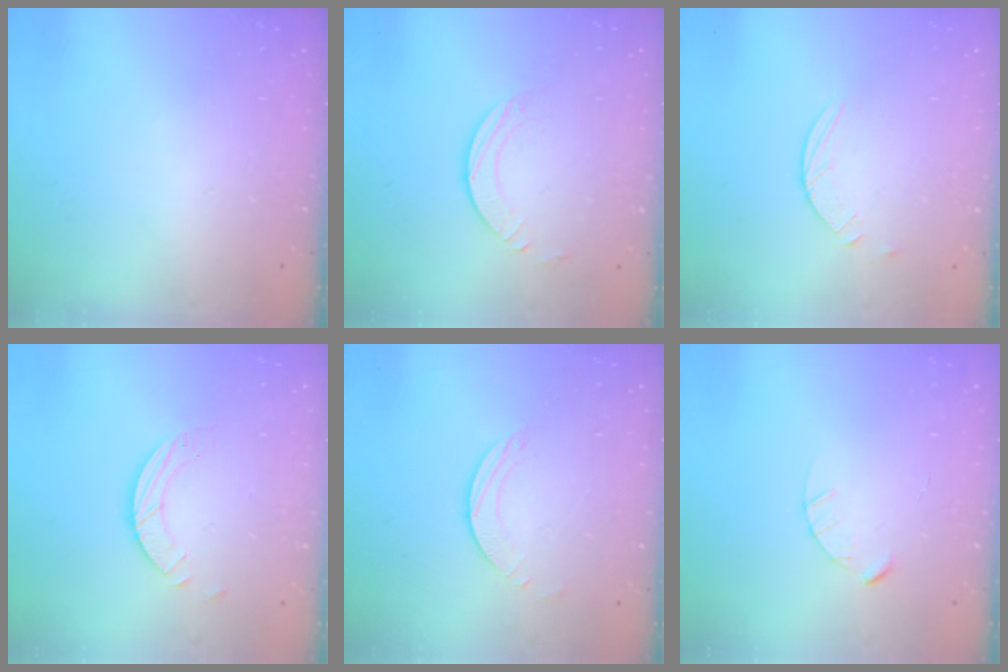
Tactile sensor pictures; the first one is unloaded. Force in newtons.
{"total": 2.7, "press": 2.7, "slide": 0.2}
{"total": 2.9, "press": 2.8, "slide": 0.3}
{"total": 3.2, "press": 3.2, "slide": 0.3}
{"total": 2.0, "press": 2.0, "slide": 0.2}
{"total": 2.4, "press": 2.4, "slide": 0.3}